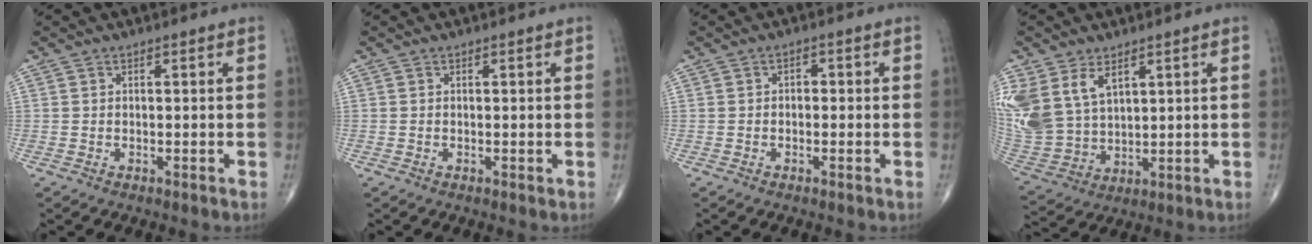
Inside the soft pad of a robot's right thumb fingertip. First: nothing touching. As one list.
[{"total": 0.0}, {"total": 1.4, "force": [-0.2, 1.0, 0.9], "torque": [-0.002, 0.004, -0.008]}, {"total": 15.4, "force": [6.8, 10.2, 9.3], "torque": [-0.212, -0.012, 0.154]}]